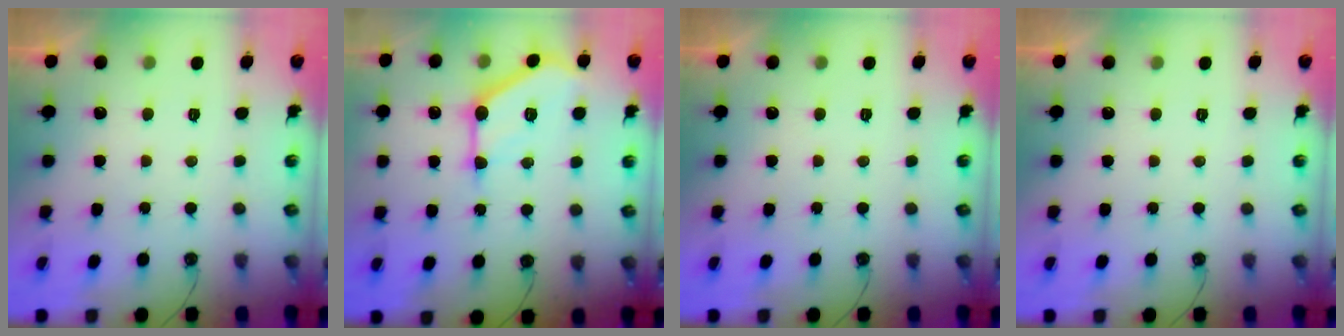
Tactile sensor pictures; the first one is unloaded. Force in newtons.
{"total": 15.0, "press": 15.0, "slide": 0.4}
{"total": 0.0}
{"total": 0.0}